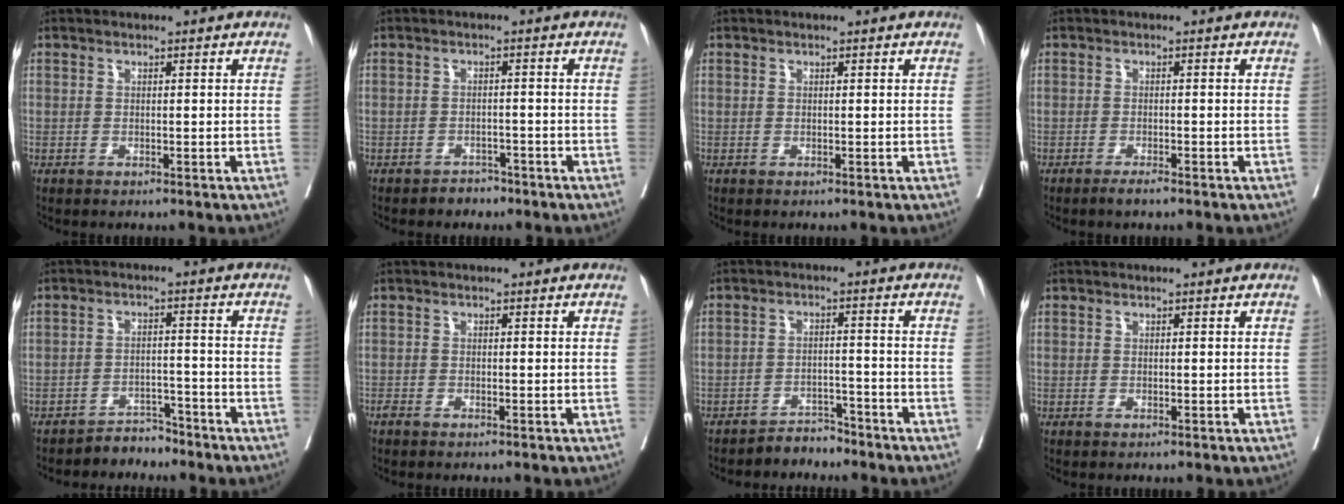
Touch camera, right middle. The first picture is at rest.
{"total": 2.1, "force": [-1.7, 1.2, 0.1], "torque": [-0.009, 0.003, -0.026]}
{"total": 0.0}
{"total": 1.5, "force": [-1.3, 0.0, 0.9], "torque": [-0.020, -0.004, -0.021]}
{"total": 3.6, "force": [-3.4, 1.0, -0.4], "torque": [0.008, 0.000, -0.055]}
{"total": 0.8, "force": [-0.7, 0.2, 0.3], "torque": [-0.013, -0.003, -0.016]}
{"total": 3.4, "force": [-3.2, 0.9, -0.2], "torque": [0.005, -0.004, -0.053]}
{"total": 0.0}